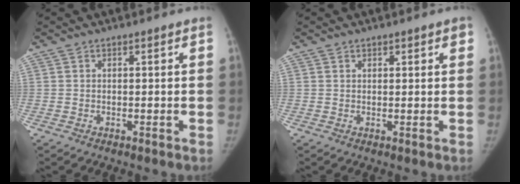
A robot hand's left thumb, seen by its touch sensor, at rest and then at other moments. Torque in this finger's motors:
{"motor_torque": [-0.17, -0.01, -0.32, 0.04, -0.05]}